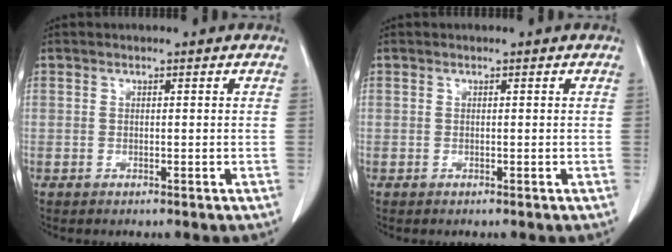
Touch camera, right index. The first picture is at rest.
{"total": 0.0}